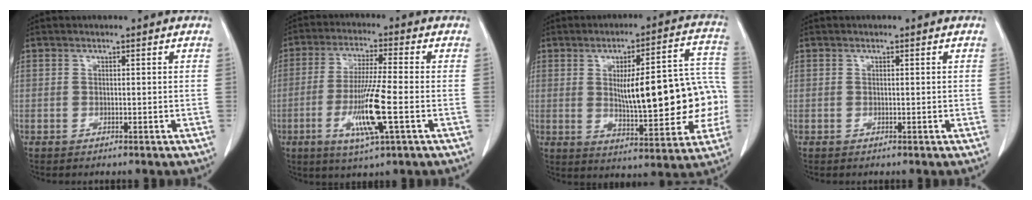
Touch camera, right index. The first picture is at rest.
{"total": 10.5, "force": [-3.0, 0.1, 10.1], "torque": [-0.199, -0.016, -0.057]}
{"total": 18.7, "force": [-0.3, 5.0, 18.0], "torque": [-0.221, 0.034, 0.009]}
{"total": 0.0}